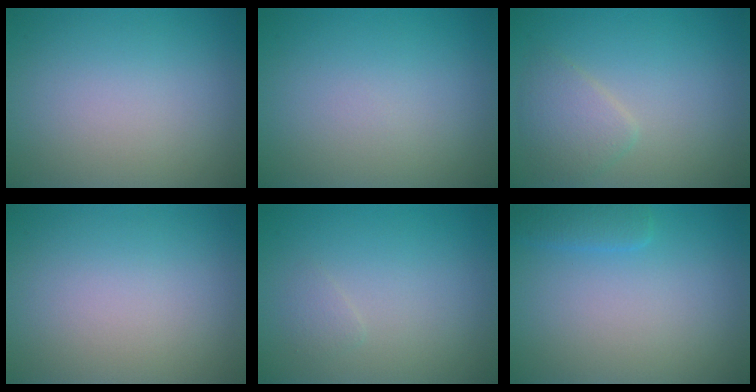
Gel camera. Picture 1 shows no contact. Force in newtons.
{"total": 0.0}
{"total": 2.4, "press": 2.4, "slide": 0.1}
{"total": 0.0}
{"total": 0.7, "press": 0.7, "slide": 0.1}
{"total": 1.4, "press": 1.4, "slide": 0.2}